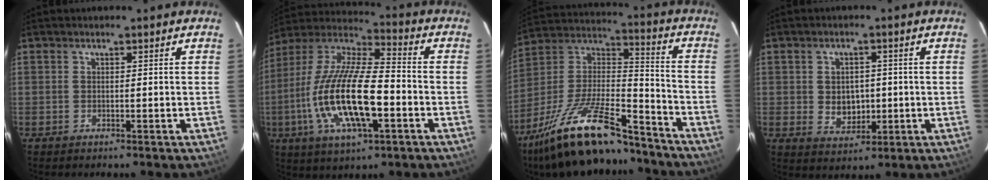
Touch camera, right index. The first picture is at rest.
{"total": 20.4, "force": [-5.4, 6.6, 18.6], "torque": [-0.375, -0.015, -0.102]}
{"total": 23.7, "force": [-17.8, 6.6, 14.3], "torque": [-0.275, -0.012, -0.298]}
{"total": 5.5, "force": [-0.3, 4.6, 3.1], "torque": [-0.055, -0.001, 0.007]}